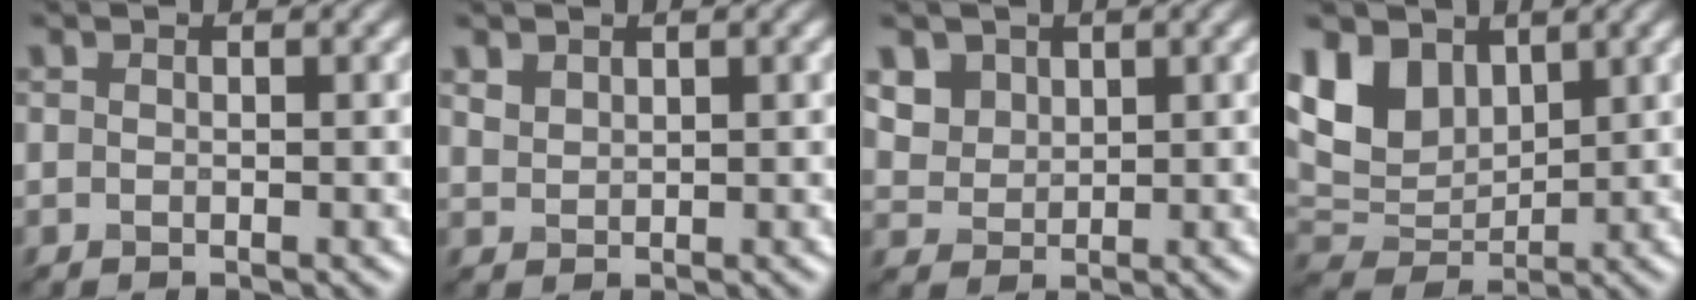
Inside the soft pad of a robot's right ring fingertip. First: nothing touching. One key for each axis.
{"total": 1.2, "fx": 0.6, "fy": -0.4, "fz": -0.9, "tx": -0.006, "ty": 0.001, "tz": 0.042}
{"total": 2.8, "fx": 2.1, "fy": 1.9, "fz": 0.3, "tx": -0.058, "ty": 0.002, "tz": 0.073}
{"total": 4.7, "fx": 2.7, "fy": 3.3, "fz": 2.1, "tx": -0.073, "ty": 0.002, "tz": 0.075}